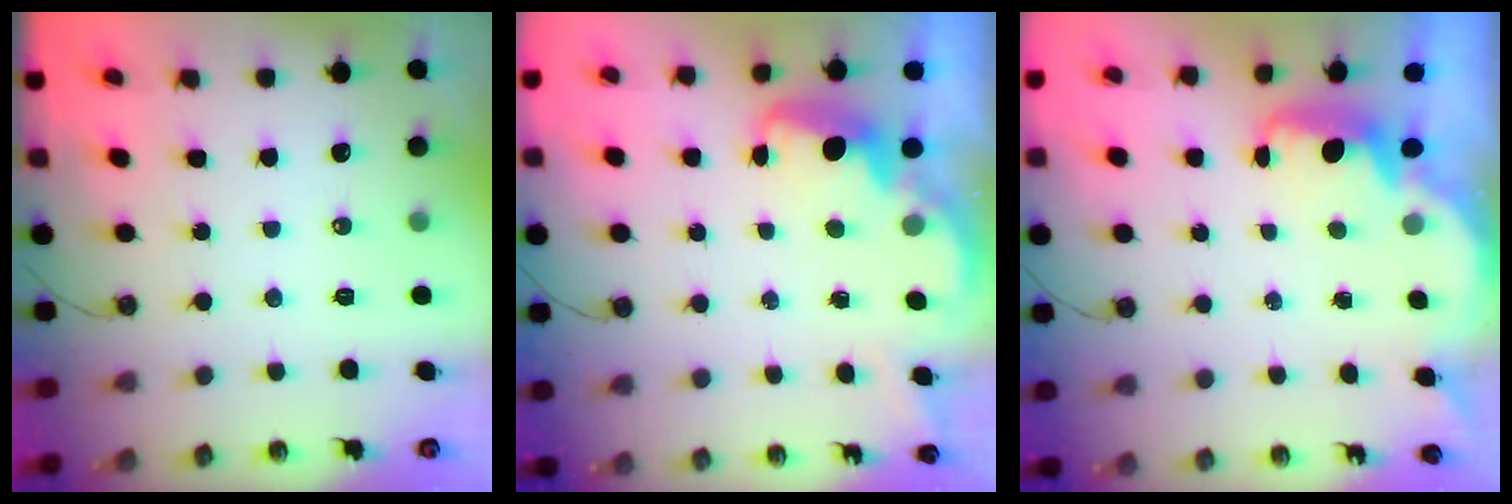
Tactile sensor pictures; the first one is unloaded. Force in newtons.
{"total": 2.6, "press": 2.6, "slide": 0.5}
{"total": 2.2, "press": 2.1, "slide": 0.7}